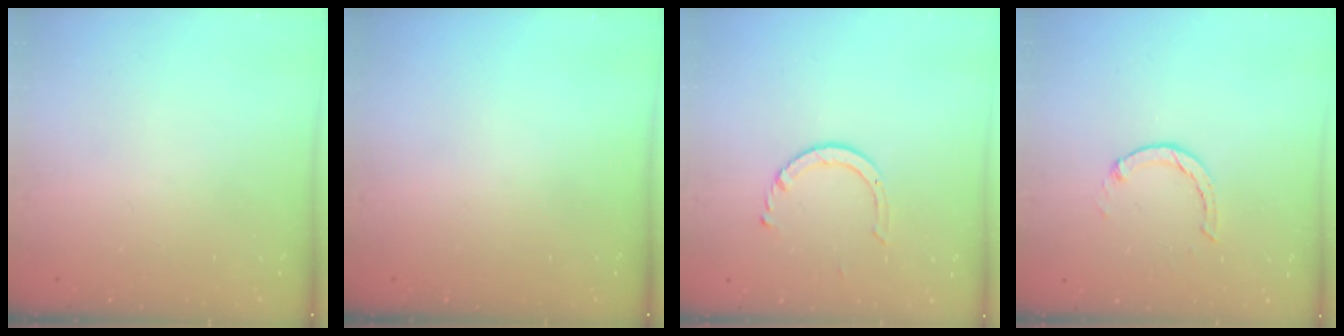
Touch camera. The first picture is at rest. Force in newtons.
{"total": 0.0}
{"total": 4.6, "press": 4.5, "slide": 0.5}
{"total": 0.0}